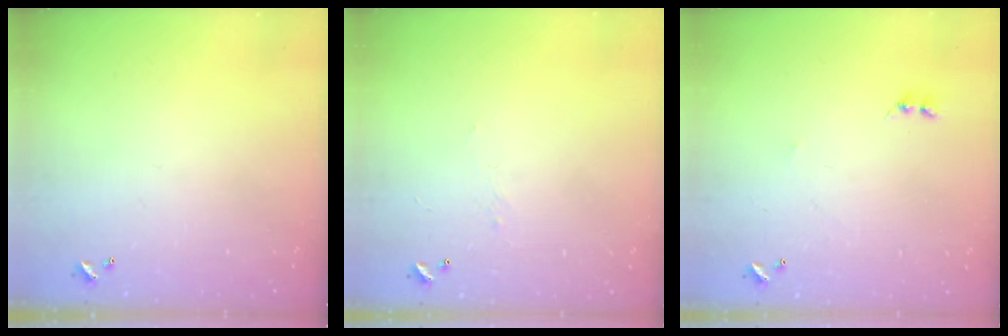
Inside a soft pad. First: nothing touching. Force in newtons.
{"total": 2.2, "press": 2.0, "slide": 0.8}
{"total": 2.8, "press": 2.7, "slide": 0.4}